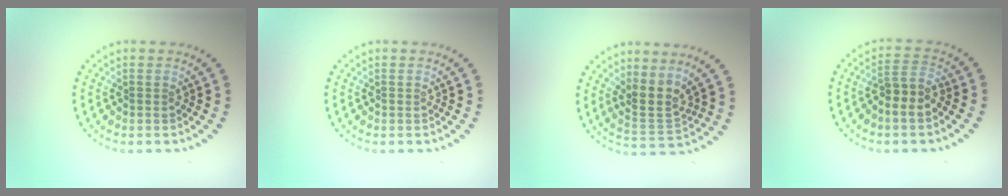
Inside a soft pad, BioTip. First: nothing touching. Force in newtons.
{"total": 0.0}
{"total": 2.8, "press": 2.0, "slide": 1.9}
{"total": 3.0, "press": 2.6, "slide": 1.4}